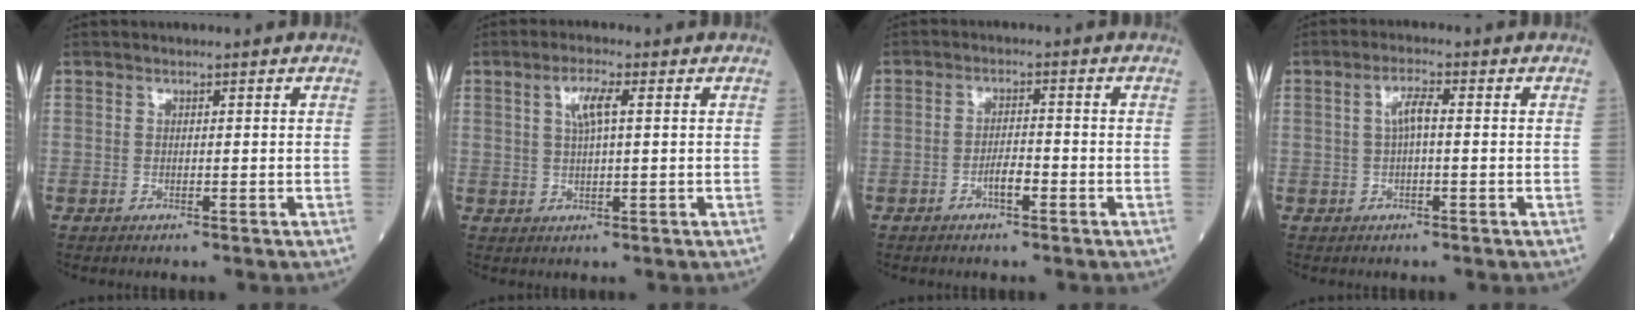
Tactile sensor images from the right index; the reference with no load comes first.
{"total": 3.8, "force": [1.3, 0.8, 3.5], "torque": [-0.069, 0.007, 0.023]}
{"total": 2.6, "force": [-1.4, 0.7, 2.2], "torque": [-0.033, 0.004, -0.024]}
{"total": 2.9, "force": [0.2, 0.7, 2.8], "torque": [-0.057, 0.012, 0.004]}